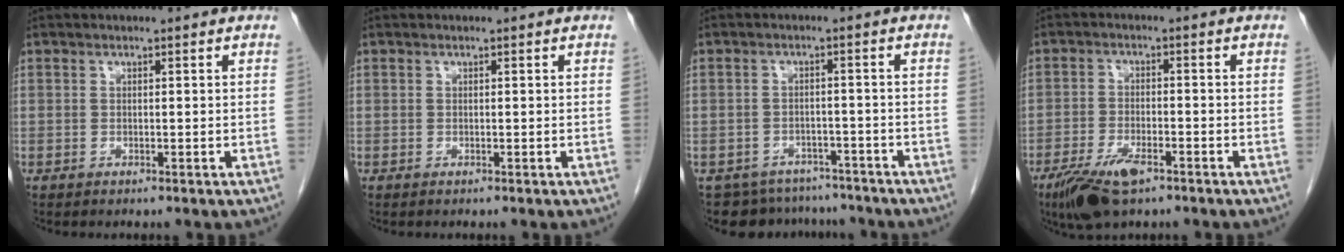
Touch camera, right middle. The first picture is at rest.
{"total": 0.0}
{"total": 9.0, "force": [-8.1, 4.0, 0.5], "torque": [-0.005, 0.014, -0.099]}
{"total": 7.6, "force": [-4.8, 2.5, 5.3], "torque": [-0.103, -0.011, -0.082]}